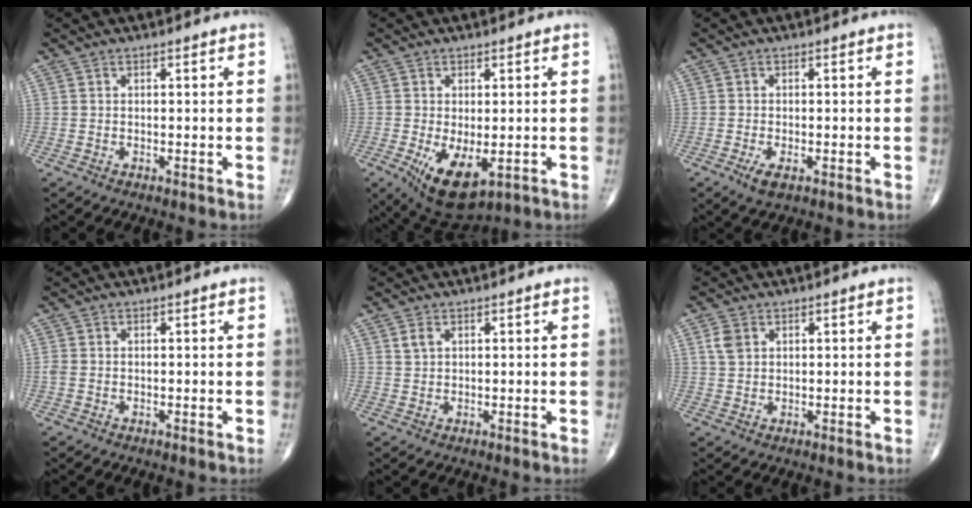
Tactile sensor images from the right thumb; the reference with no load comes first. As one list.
[{"total": 9.6, "force": [-2.8, 4.7, 7.9], "torque": [-0.124, -0.016, -0.029]}, {"total": 2.7, "force": [-1.2, 1.1, 2.2], "torque": [-0.041, -0.004, -0.023]}, {"total": 1.1, "force": [-0.1, 0.8, 0.7], "torque": [-0.023, -0.001, -0.003]}, {"total": 1.7, "force": [0.8, 1.1, 1.0], "torque": [-0.018, 0.001, 0.019]}, {"total": 3.1, "force": [1.2, 2.2, 1.7], "torque": [-0.032, 0.002, 0.027]}]